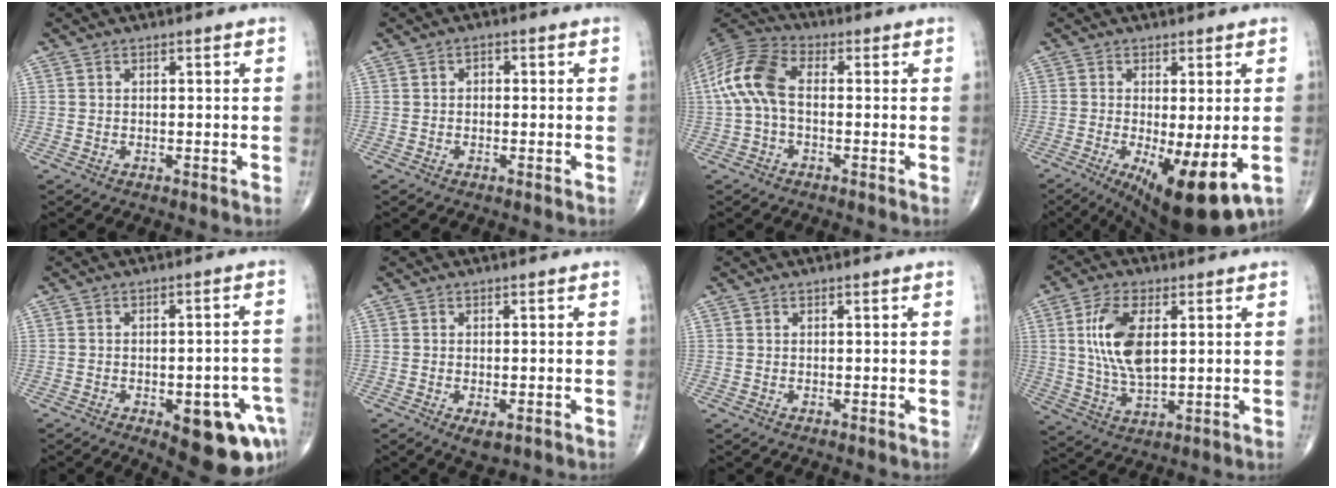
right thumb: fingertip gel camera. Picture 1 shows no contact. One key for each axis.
{"total": 1.3, "fx": 0.0, "fy": 1.0, "fz": 0.9, "tx": -0.006, "ty": 0.007, "tz": -0.003}
{"total": 11.2, "fx": 0.0, "fy": 6.5, "fz": 9.1, "tx": -0.196, "ty": 0.031, "tz": -0.010}
{"total": 12.8, "fx": -3.9, "fy": 3.7, "fz": 11.6, "tx": -0.170, "ty": -0.022, "tz": -0.047}
{"total": 14.3, "fx": -6.3, "fy": 6.0, "fz": 11.4, "tx": -0.093, "ty": 0.031, "tz": -0.063}
{"total": 3.2, "fx": -1.2, "fy": 1.5, "fz": 2.5, "tx": -0.041, "ty": -0.004, "tz": -0.015}
{"total": 0.0}
{"total": 11.9, "fx": 2.6, "fy": 5.8, "fz": 10.1, "tx": -0.199, "ty": -0.010, "tz": 0.053}